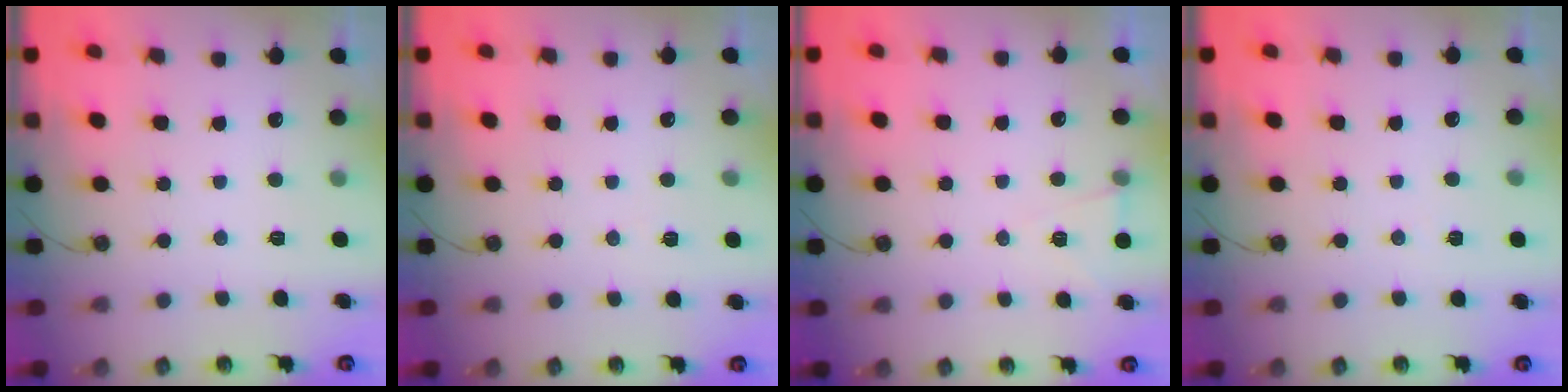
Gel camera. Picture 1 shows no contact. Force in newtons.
{"total": 4.3, "press": 4.2, "slide": 0.5}
{"total": 5.7, "press": 3.7, "slide": 4.3}
{"total": 4.8, "press": 1.9, "slide": 4.4}